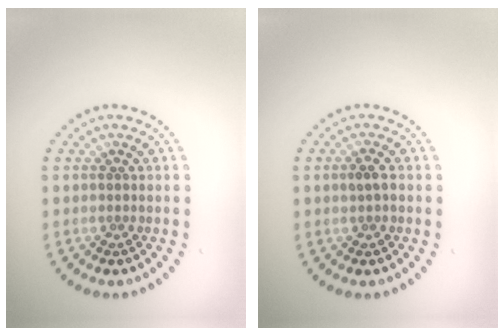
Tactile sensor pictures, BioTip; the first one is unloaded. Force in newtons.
{"total": 1.3, "press": 1.3, "slide": 0.1}